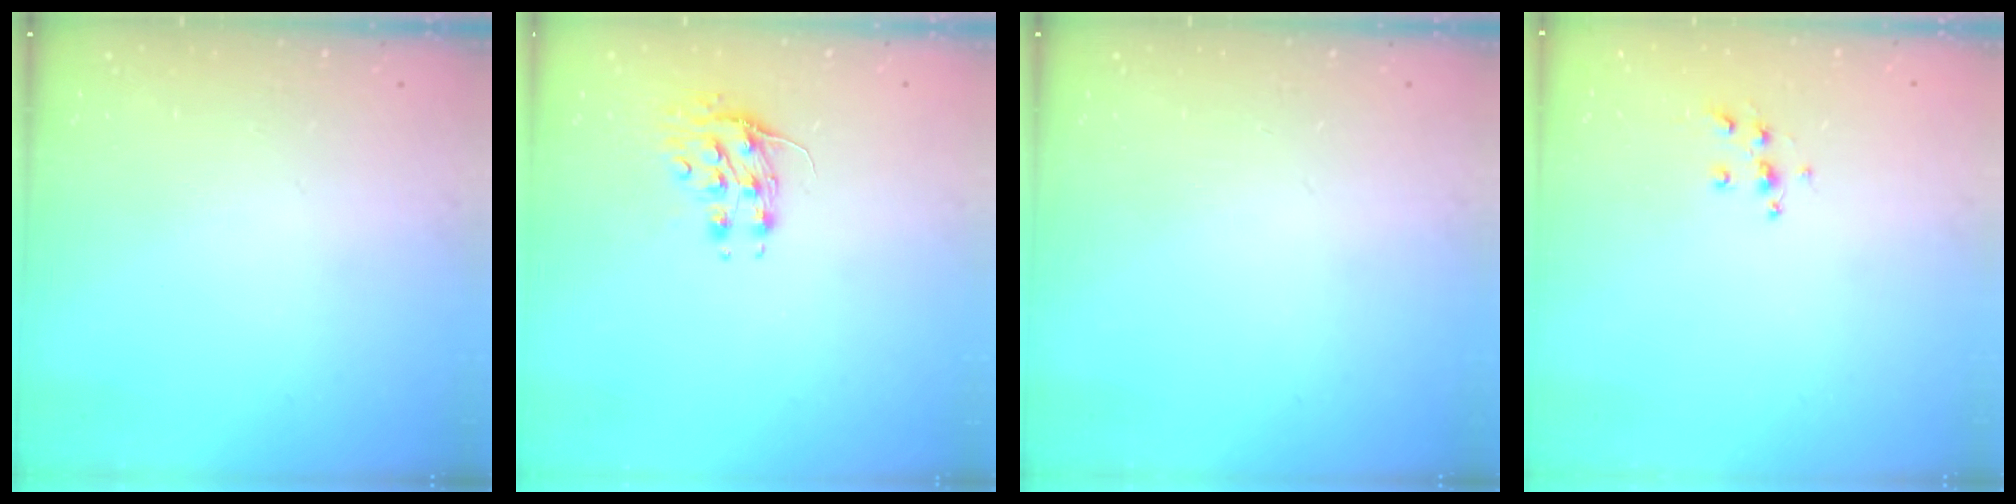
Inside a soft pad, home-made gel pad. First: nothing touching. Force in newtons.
{"total": 8.4, "press": 8.3, "slide": 1.0}
{"total": 0.0}
{"total": 6.1, "press": 6.1, "slide": 0.4}